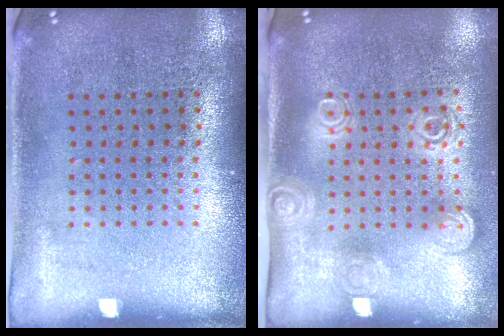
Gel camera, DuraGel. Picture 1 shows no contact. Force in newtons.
{"total": 1.9, "press": 1.4, "slide": 1.3}